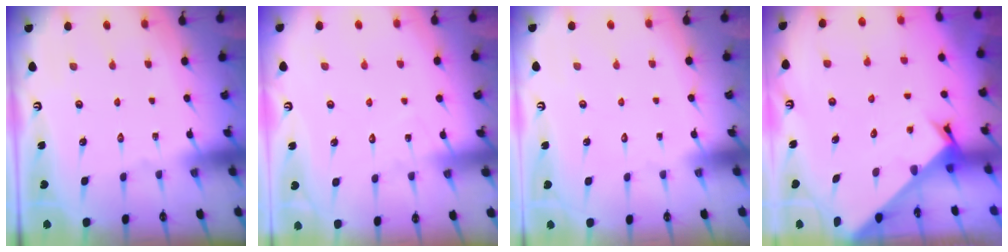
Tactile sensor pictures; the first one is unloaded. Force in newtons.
{"total": 7.1, "press": 7.1, "slide": 0.5}
{"total": 1.7, "press": 1.7, "slide": 0.1}
{"total": 2.2, "press": 2.2, "slide": 0.1}